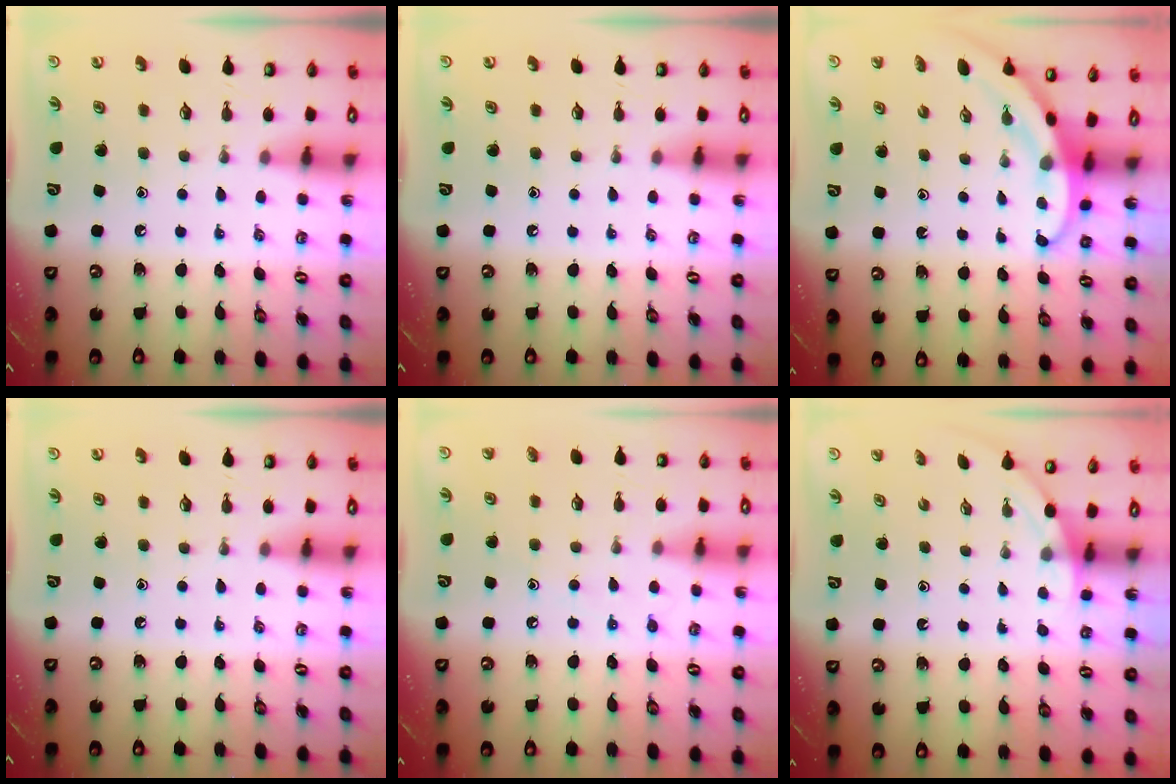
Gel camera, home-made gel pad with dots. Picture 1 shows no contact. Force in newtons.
{"total": 0.0}
{"total": 3.1, "press": 3.1, "slide": 0.1}
{"total": 0.0}
{"total": 7.4, "press": 7.4, "slide": 0.5}
{"total": 1.7, "press": 1.7, "slide": 0.0}